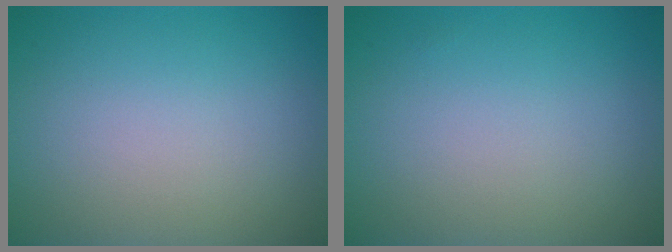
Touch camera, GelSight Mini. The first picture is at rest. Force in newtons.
{"total": 0.0}